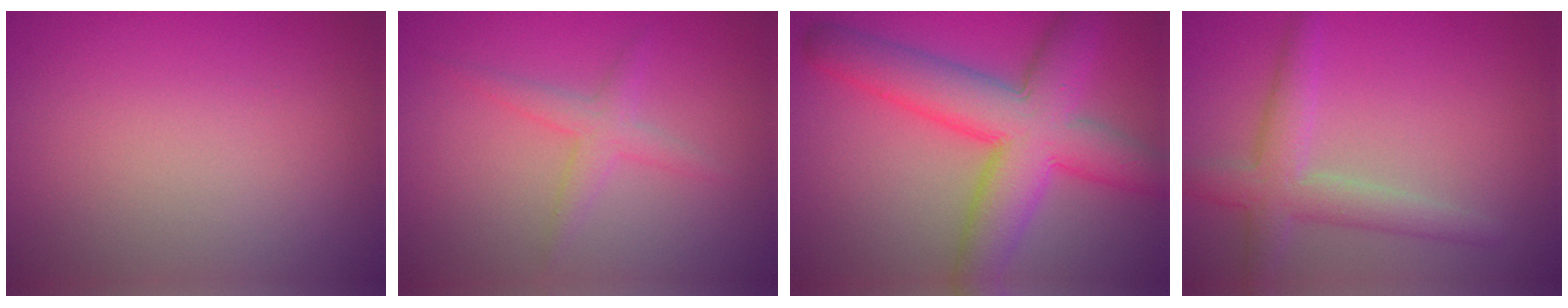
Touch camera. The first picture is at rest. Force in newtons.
{"total": 2.1, "press": 2.1, "slide": 0.1}
{"total": 9.6, "press": 9.6, "slide": 0.2}
{"total": 4.0, "press": 4.0, "slide": 0.3}